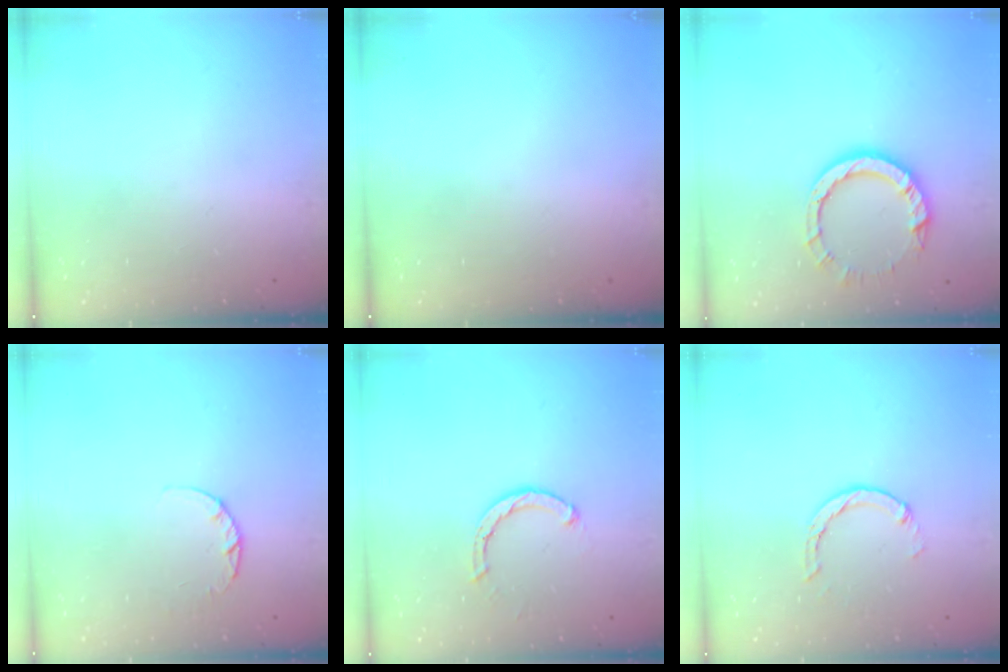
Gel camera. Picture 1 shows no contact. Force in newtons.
{"total": 0.0}
{"total": 10.6, "press": 10.5, "slide": 1.4}
{"total": 2.6, "press": 2.5, "slide": 0.4}
{"total": 2.1, "press": 2.1, "slide": 0.1}
{"total": 2.9, "press": 2.9, "slide": 0.4}